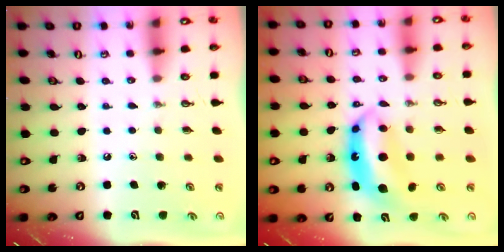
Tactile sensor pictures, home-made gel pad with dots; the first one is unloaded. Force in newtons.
{"total": 8.2, "press": 8.2, "slide": 1.1}